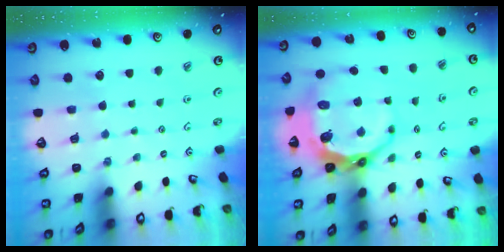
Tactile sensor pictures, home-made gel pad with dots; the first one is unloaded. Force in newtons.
{"total": 12.3, "press": 11.6, "slide": 4.2}